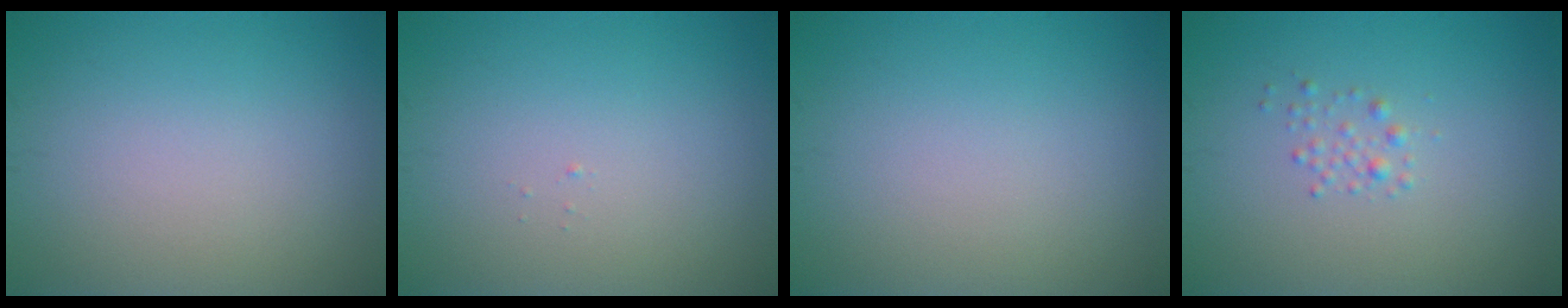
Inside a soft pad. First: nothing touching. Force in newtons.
{"total": 0.0}
{"total": 0.0}
{"total": 1.1, "press": 1.1, "slide": 0.1}